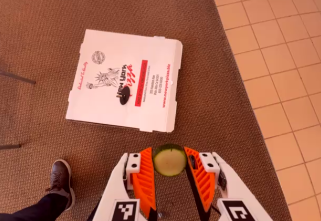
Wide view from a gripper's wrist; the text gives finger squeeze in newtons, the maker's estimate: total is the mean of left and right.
{"total": 8.4, "left": 8.1, "right": 8.8}